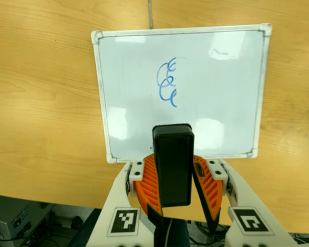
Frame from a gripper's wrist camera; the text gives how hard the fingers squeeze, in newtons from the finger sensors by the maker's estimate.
{"total": 7.6, "left": 8.6, "right": 6.7}